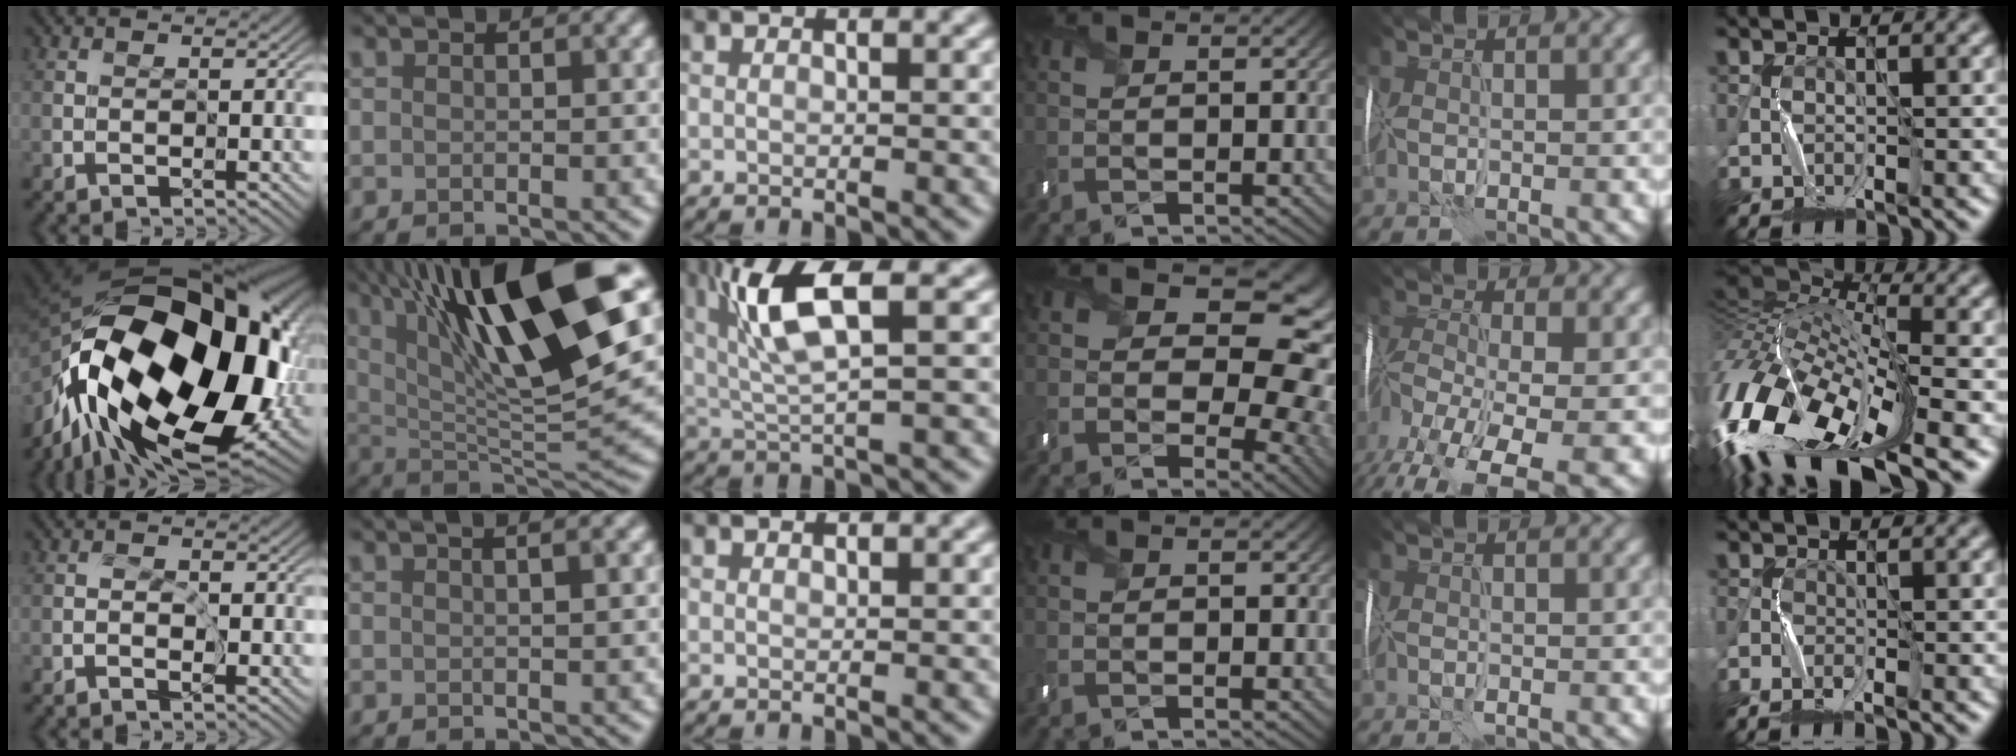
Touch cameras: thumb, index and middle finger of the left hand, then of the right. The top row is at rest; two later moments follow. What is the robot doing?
{"motion": "wrap", "object": "ribbon"}